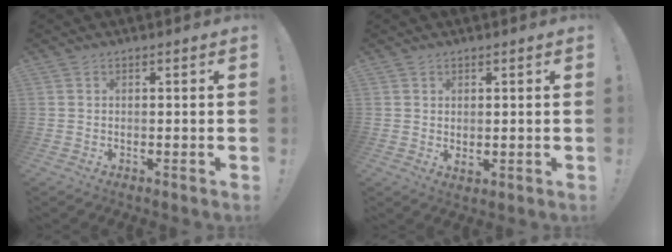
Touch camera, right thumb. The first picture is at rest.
{"total": 1.7, "force": [1.1, 0.8, 1.1], "torque": [-0.009, -0.006, 0.018]}